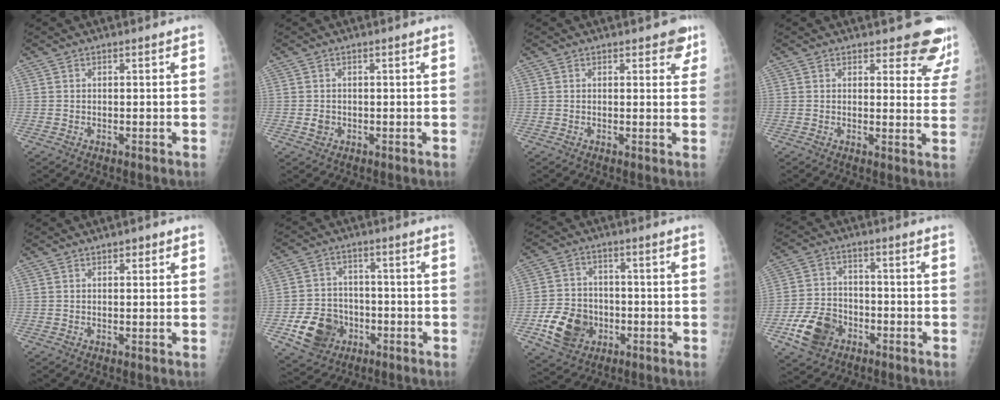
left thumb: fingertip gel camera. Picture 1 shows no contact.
{"total": 1.4, "force": [-0.2, 1.2, 0.7], "torque": [-0.006, 0.003, -0.001]}
{"total": 3.4, "force": [2.1, 1.7, 2.0], "torque": [0.006, -0.006, 0.019]}
{"total": 9.3, "force": [8.4, 3.1, 2.5], "torque": [0.016, -0.057, 0.070]}
{"total": 2.1, "force": [1.2, 0.8, 1.5], "torque": [-0.013, -0.003, 0.015]}
{"total": 10.4, "force": [-3.9, 8.5, 4.5], "torque": [-0.052, 0.020, -0.058]}
{"total": 10.7, "force": [-3.5, 8.6, 5.3], "torque": [-0.069, 0.014, -0.057]}
{"total": 9.6, "force": [-4.5, 7.0, 4.8], "torque": [-0.077, 0.021, -0.079]}